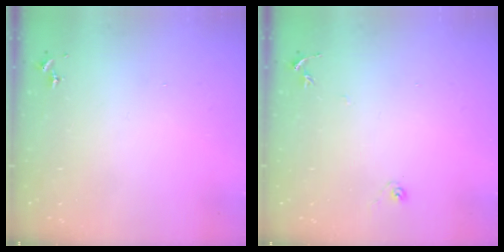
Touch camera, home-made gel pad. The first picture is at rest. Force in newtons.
{"total": 5.9, "press": 5.9, "slide": 0.6}